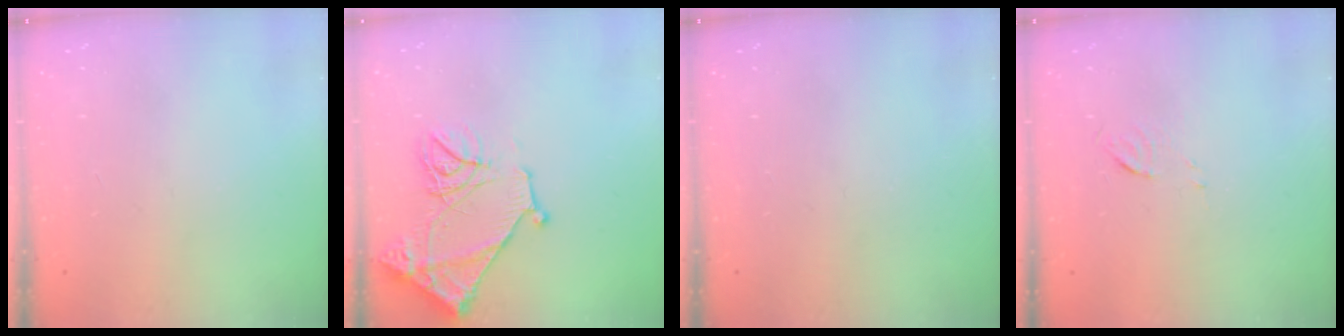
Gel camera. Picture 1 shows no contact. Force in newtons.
{"total": 13.5, "press": 13.4, "slide": 1.3}
{"total": 0.0}
{"total": 3.3, "press": 3.3, "slide": 0.3}